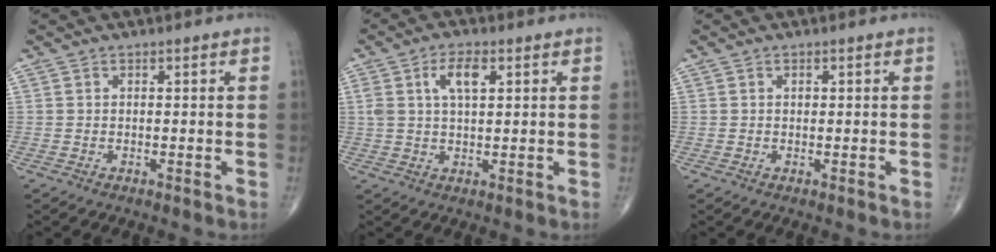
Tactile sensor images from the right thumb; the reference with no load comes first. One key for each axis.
{"total": 5.6, "fx": 2.0, "fy": 2.5, "fz": 4.6, "tx": -0.087, "ty": 0.003, "tz": 0.039}
{"total": 0.6, "fx": 0.2, "fy": 0.4, "fz": 0.4, "tx": -0.006, "ty": 0.000, "tz": 0.004}